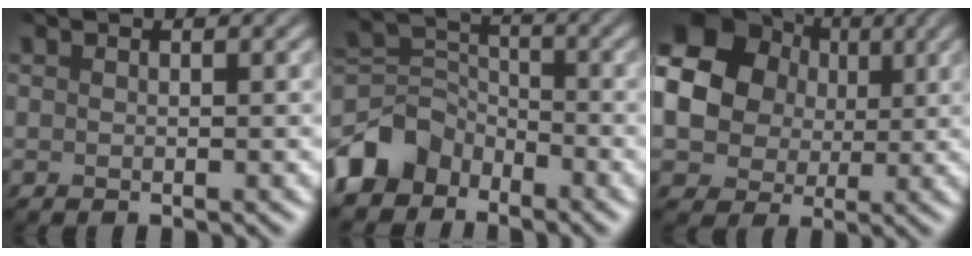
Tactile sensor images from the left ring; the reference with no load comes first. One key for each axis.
{"total": 5.3, "fx": -4.4, "fy": 3.0, "fz": 0.2, "tx": -0.005, "ty": 0.000, "tz": -0.089}
{"total": 15.9, "fx": 3.5, "fy": 14.1, "fz": 6.5, "tx": -0.158, "ty": 0.013, "tz": 0.058}